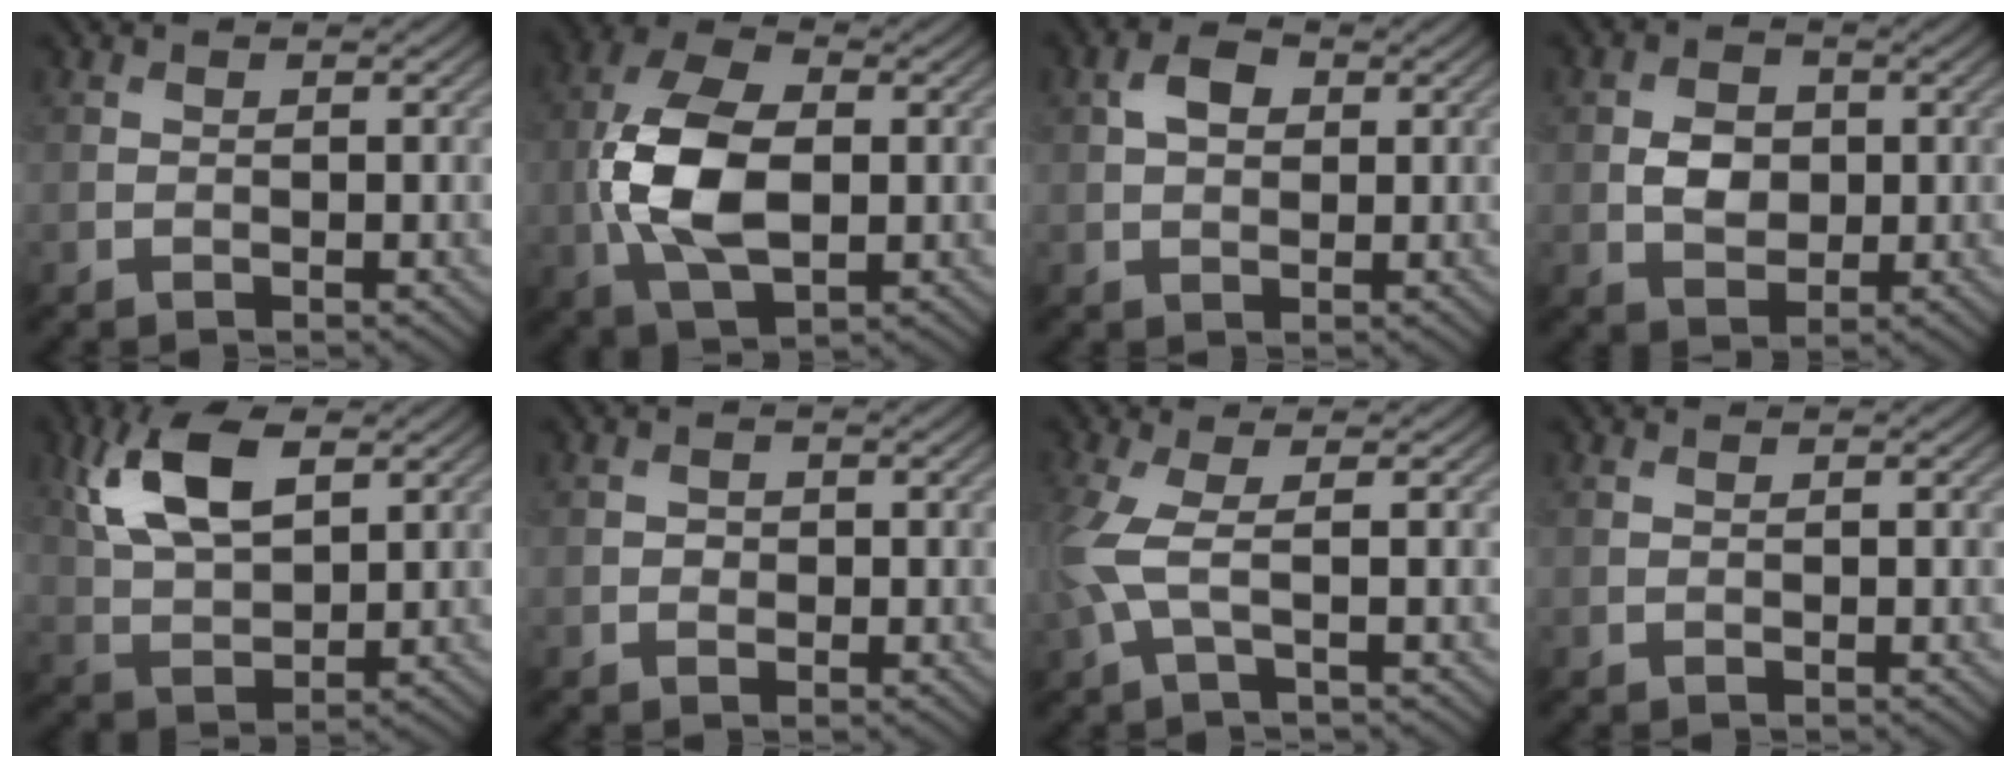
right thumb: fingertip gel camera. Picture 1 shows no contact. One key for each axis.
{"total": 11.2, "fx": -0.8, "fy": 6.2, "fz": 9.3, "tx": -0.215, "ty": 0.001, "tz": -0.017}
{"total": 3.2, "fx": 0.8, "fy": 2.2, "fz": 2.2, "tx": -0.046, "ty": 0.006, "tz": 0.011}
{"total": 4.1, "fx": 0.1, "fy": 3.2, "fz": 2.6, "tx": -0.053, "ty": -0.002, "tz": -0.005}
{"total": 10.1, "fx": 4.1, "fy": 4.9, "fz": 7.8, "tx": -0.178, "ty": 0.012, "tz": 0.083}
{"total": 1.0, "fx": -0.1, "fy": 0.9, "fz": 0.3, "tx": -0.005, "ty": -0.004, "tz": -0.004}
{"total": 5.0, "fx": 0.1, "fy": 1.3, "fz": 4.8, "tx": -0.127, "ty": 0.005, "tz": -0.002}
{"total": 0.0}